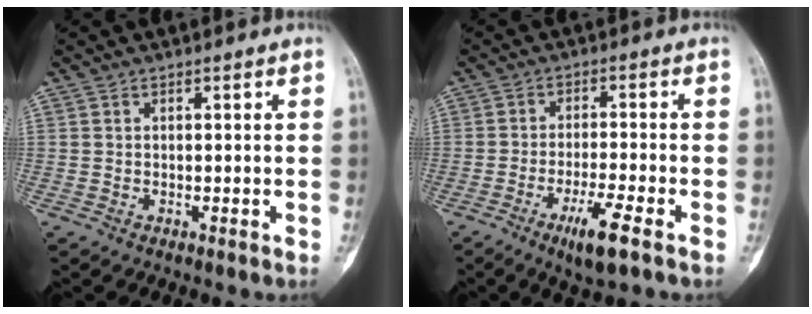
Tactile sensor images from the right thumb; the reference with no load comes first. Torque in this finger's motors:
{"motor_torque": [1.10, 0.88, 0.83, -0.72, 0.26]}